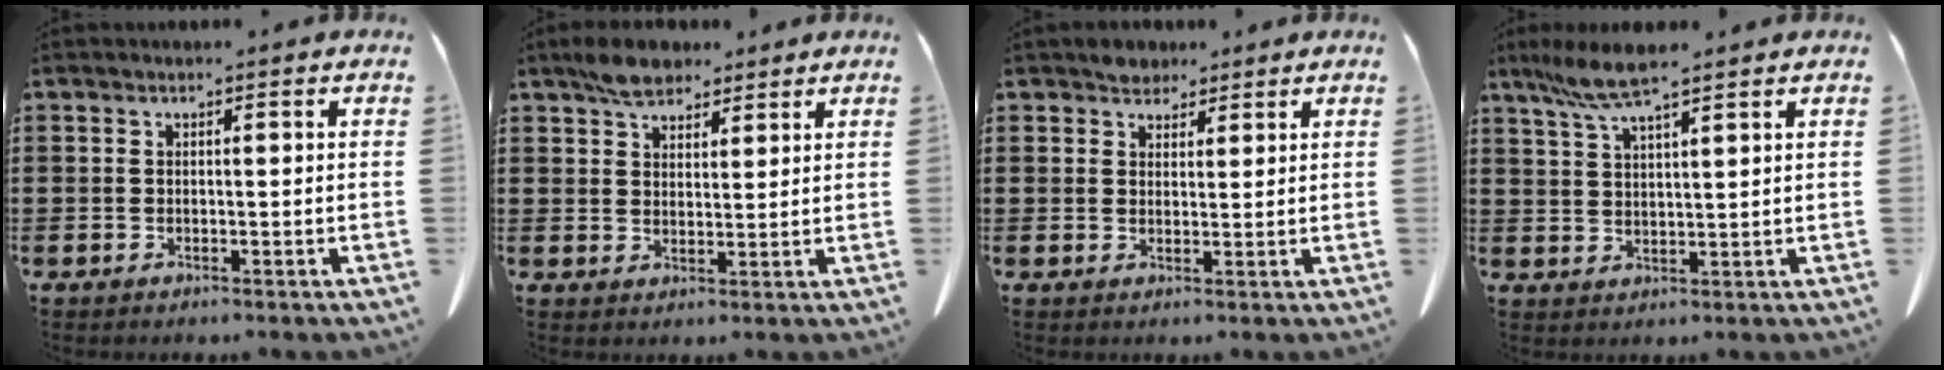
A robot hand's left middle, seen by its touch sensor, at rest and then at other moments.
{"total": 5.4, "force": [4.3, 2.6, 2.0], "torque": [-0.043, 0.003, 0.080]}
{"total": 3.1, "force": [2.6, 1.5, 0.3], "torque": [-0.007, 0.002, 0.050]}
{"total": 6.2, "force": [4.4, 0.7, 4.3], "torque": [-0.101, -0.007, 0.077]}